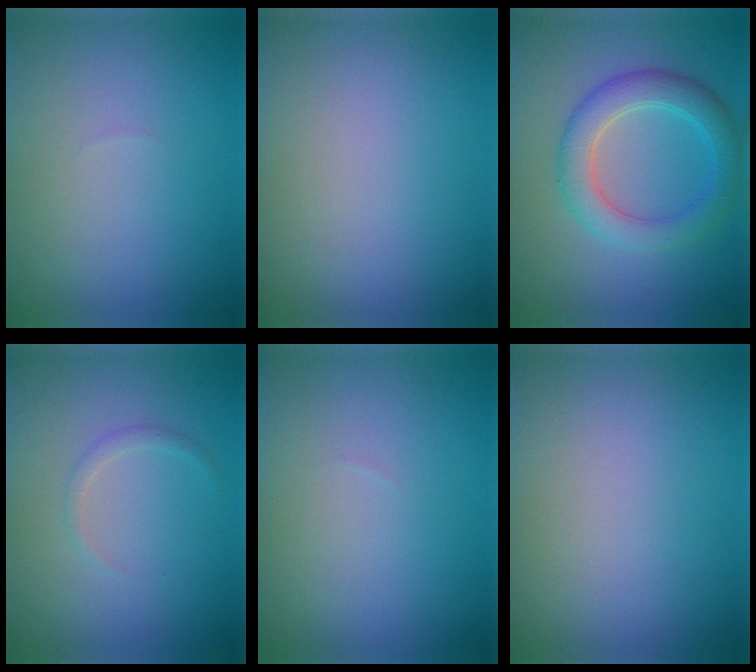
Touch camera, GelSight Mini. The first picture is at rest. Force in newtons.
{"total": 0.0}
{"total": 4.6, "press": 4.6, "slide": 0.2}
{"total": 0.8, "press": 0.8, "slide": 0.0}
{"total": 0.0}
{"total": 0.0}